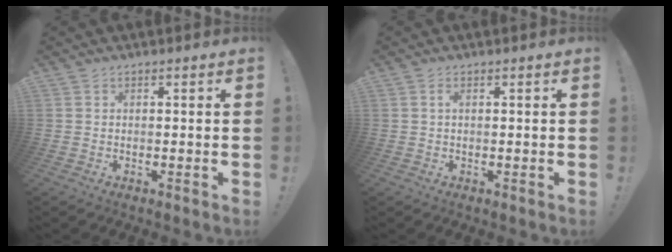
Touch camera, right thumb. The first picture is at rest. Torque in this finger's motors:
{"motor_torque": [0.07, -0.05, -0.14, 0.14, 0.04]}